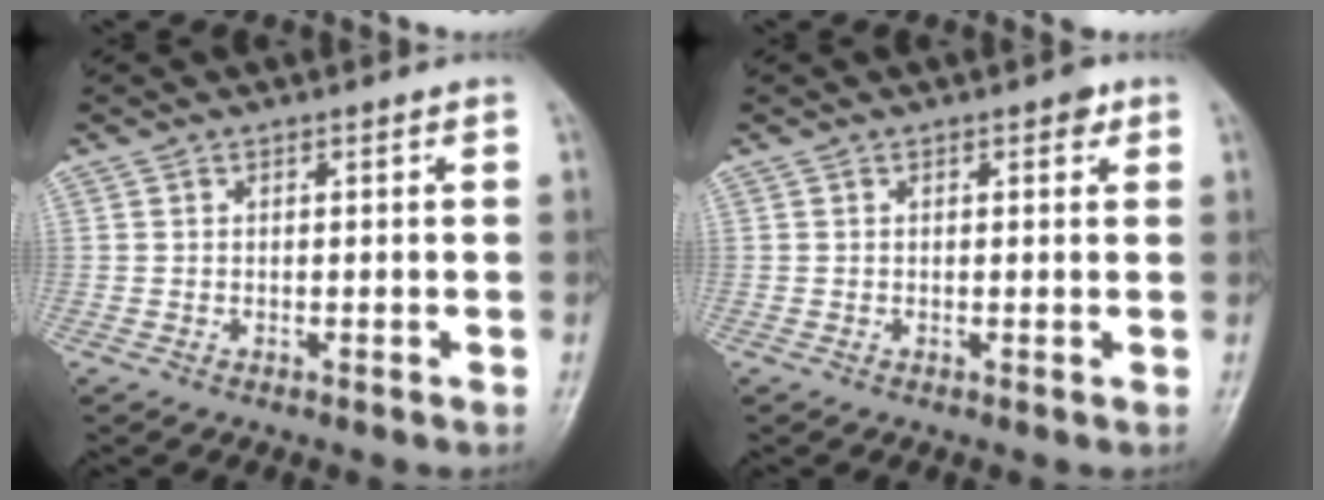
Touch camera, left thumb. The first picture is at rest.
{"total": 1.8, "force": [1.0, 0.9, 1.2], "torque": [-0.006, -0.002, 0.010]}